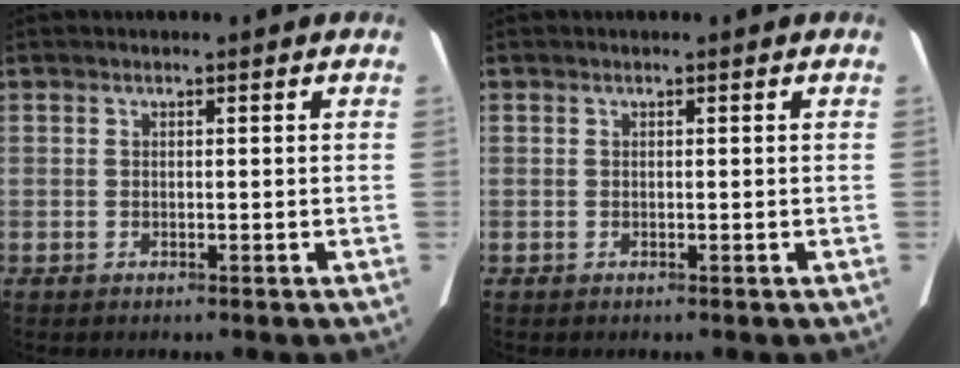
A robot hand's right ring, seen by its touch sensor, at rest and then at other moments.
{"total": 0.0}